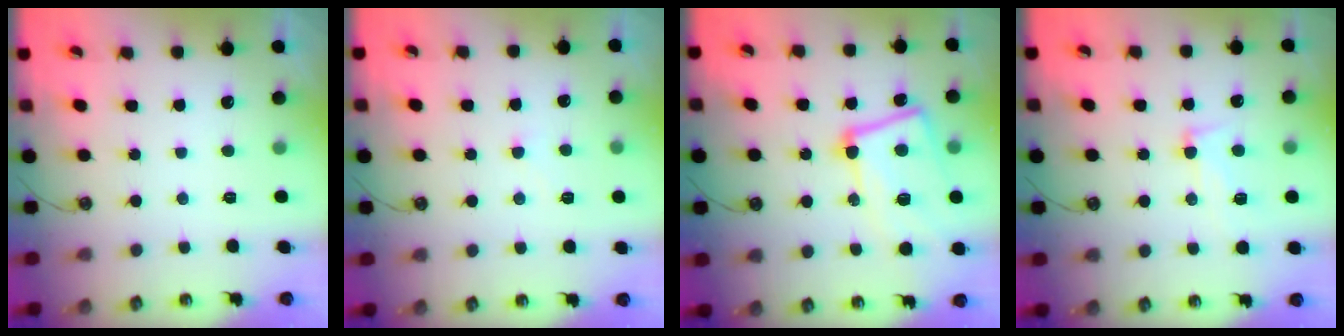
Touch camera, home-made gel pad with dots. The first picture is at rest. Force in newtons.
{"total": 5.0, "press": 5.0, "slide": 0.3}
{"total": 14.1, "press": 13.9, "slide": 2.5}
{"total": 8.3, "press": 8.2, "slide": 1.6}